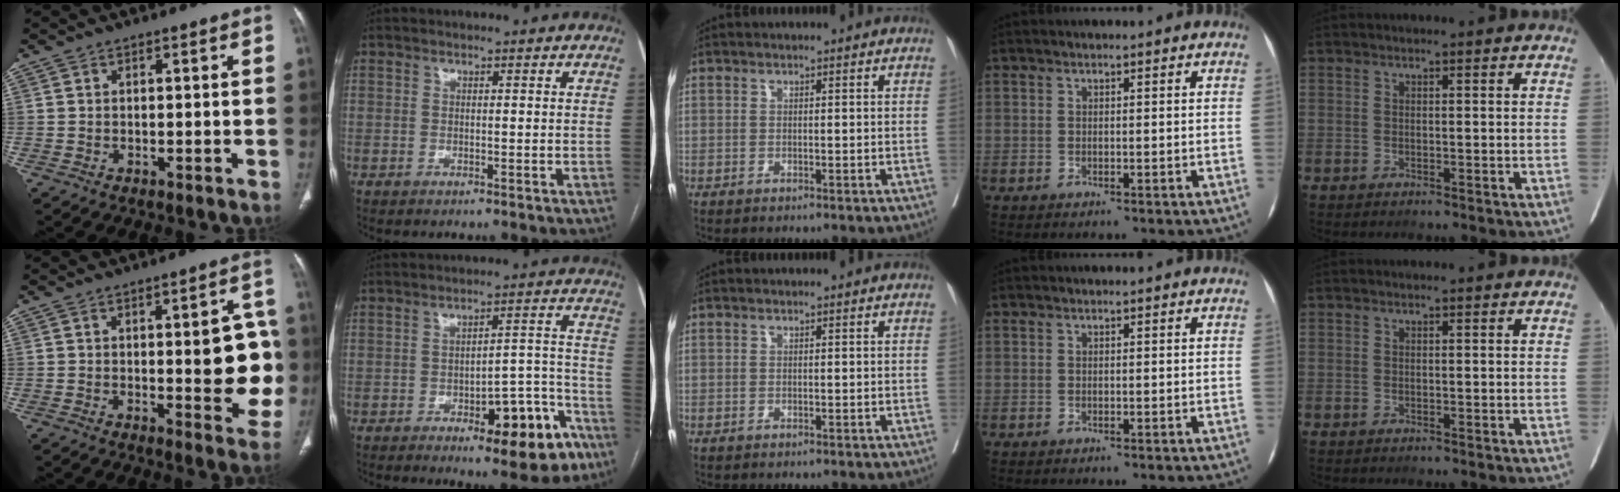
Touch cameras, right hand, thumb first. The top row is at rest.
{"thumb": {"total": 13.6, "force": [-0.4, 5.1, 12.6], "torque": [-0.112, -0.003, -0.001]}, "index": {"total": 13.3, "force": [-7.2, 4.4, 10.3], "torque": [-0.108, 0.025, -0.092]}}